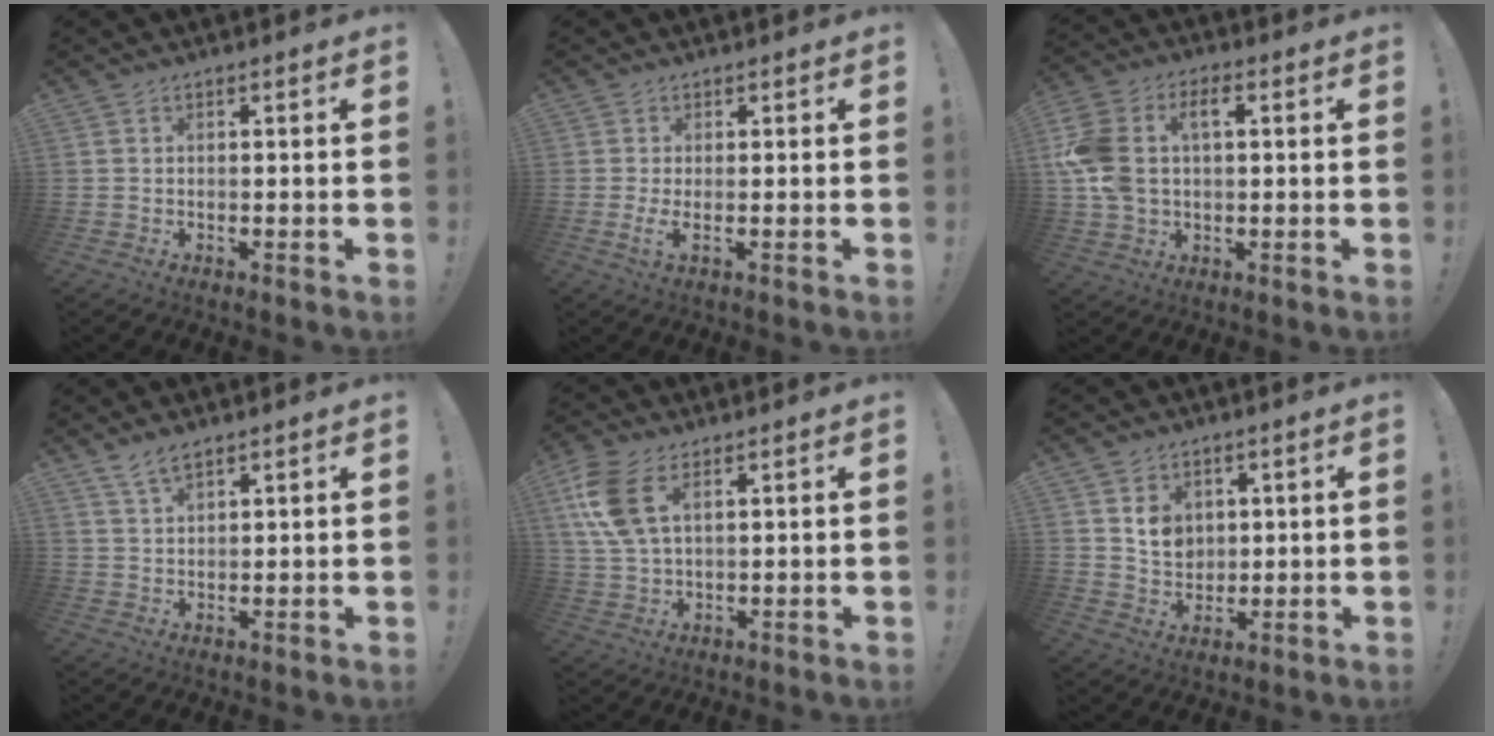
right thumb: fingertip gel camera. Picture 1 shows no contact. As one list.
[{"total": 2.6, "force": [0.3, 0.1, 2.6], "torque": [-0.029, -0.021, 0.006]}, {"total": 12.6, "force": [2.1, 8.6, 9.0], "torque": [-0.202, 0.005, 0.038]}, {"total": 4.5, "force": [3.4, 1.6, 2.6], "torque": [-0.042, -0.018, 0.063]}, {"total": 11.6, "force": [4.7, 6.0, 8.8], "torque": [-0.182, -0.007, 0.093]}, {"total": 7.9, "force": [3.1, 6.9, 2.4], "torque": [-0.020, -0.022, 0.063]}]